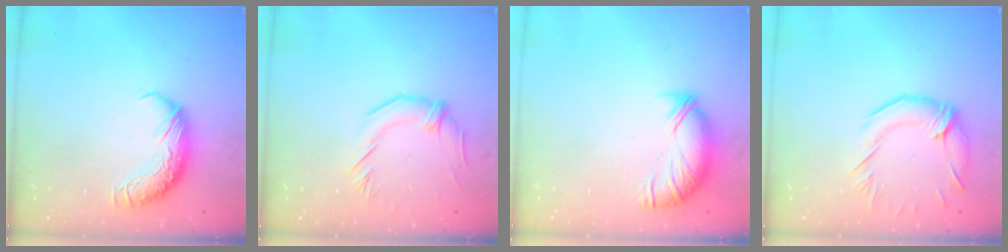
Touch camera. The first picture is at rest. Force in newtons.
{"total": 1.5, "press": 1.4, "slide": 0.4}
{"total": 4.5, "press": 4.0, "slide": 2.1}
{"total": 2.9, "press": 2.5, "slide": 1.5}